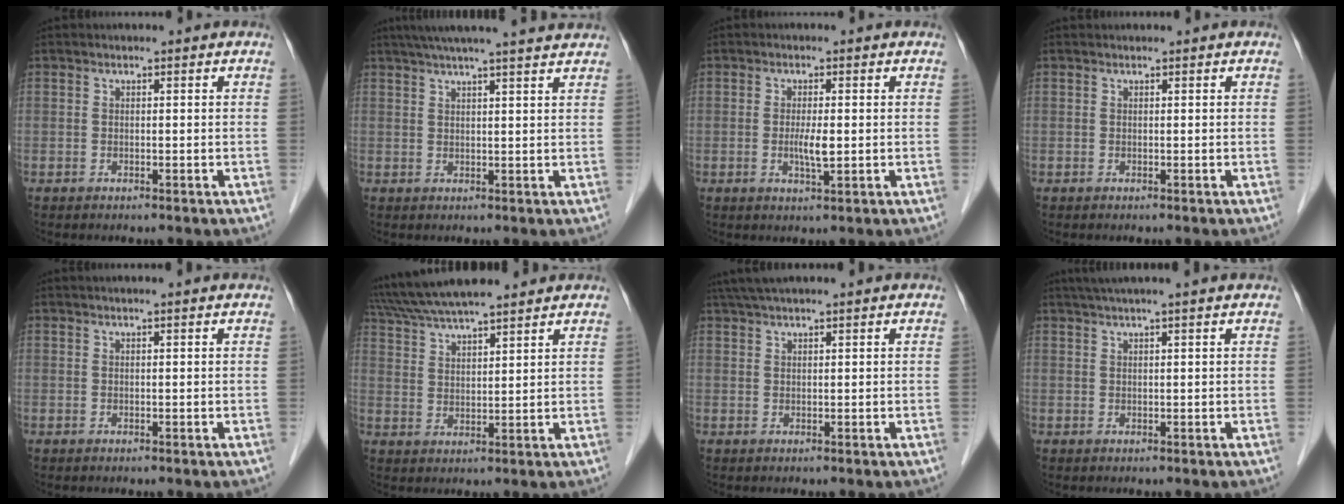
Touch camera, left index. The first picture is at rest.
{"total": 14.8, "force": [13.0, -0.1, 7.2], "torque": [-0.119, 0.026, 0.167]}
{"total": 3.0, "force": [-0.1, 0.5, 2.9], "torque": [-0.059, -0.004, -0.001]}
{"total": 0.0}
{"total": 2.5, "force": [2.2, -0.2, 1.2], "torque": [-0.016, 0.017, 0.027]}
{"total": 15.5, "force": [13.6, 1.9, 7.2], "torque": [-0.134, 0.042, 0.227]}
{"total": 7.7, "force": [6.7, 0.2, 3.9], "torque": [-0.063, 0.044, 0.099]}
{"total": 7.9, "force": [6.5, -0.7, 4.3], "torque": [-0.065, 0.034, 0.085]}